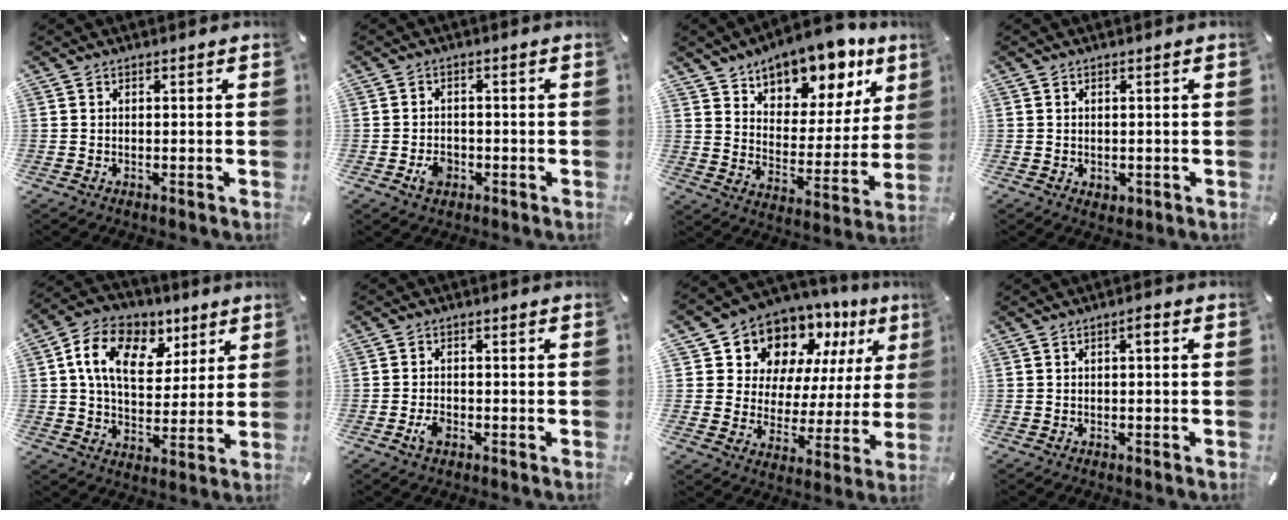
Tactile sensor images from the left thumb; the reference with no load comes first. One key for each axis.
{"total": 4.0, "fx": -1.5, "fy": 3.1, "fz": 2.0, "tx": -0.040, "ty": 0.005, "tz": -0.026}
{"total": 14.0, "fx": 12.0, "fy": 6.3, "fz": 3.4, "tx": -0.047, "ty": -0.107, "tz": 0.206}
{"total": 1.2, "fx": 0.1, "fy": 1.1, "fz": 0.3, "tx": -0.007, "ty": 0.004, "tz": 0.001}
{"total": 14.3, "fx": 6.0, "fy": 10.0, "fz": 8.3, "tx": -0.147, "ty": -0.008, "tz": 0.113}
{"total": 2.7, "fx": -1.2, "fy": 1.8, "fz": 1.7, "tx": -0.037, "ty": 0.002, "tz": -0.022}
{"total": 11.1, "fx": 8.5, "fy": 7.0, "fz": 1.6, "tx": -0.036, "ty": -0.089, "tz": 0.153}
{"total": 1.3, "fx": -0.1, "fy": 0.4, "fz": 1.2, "tx": -0.025, "ty": 0.006, "tz": -0.005}